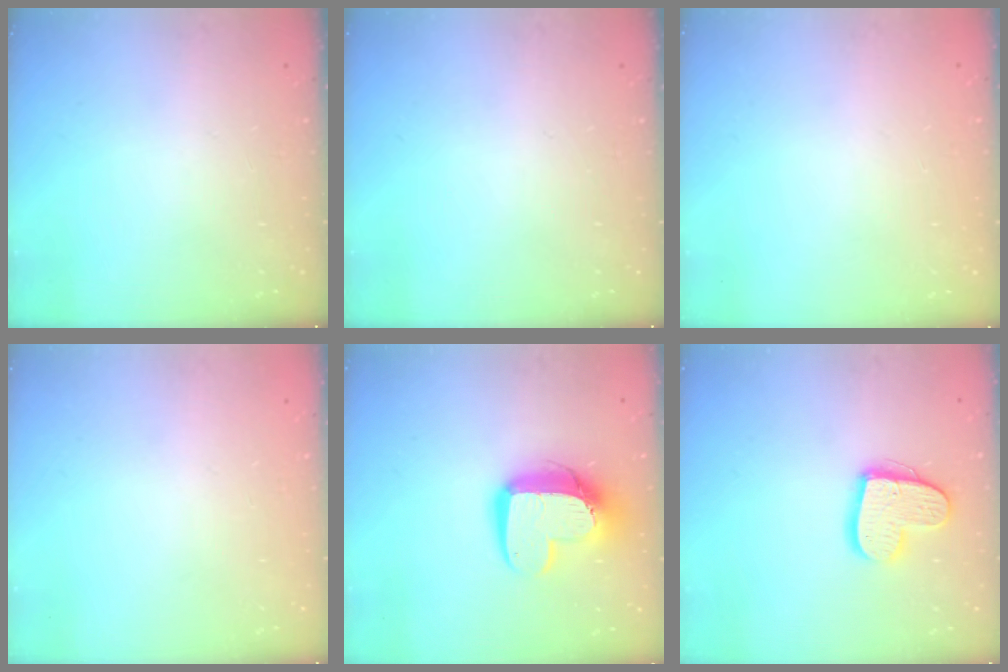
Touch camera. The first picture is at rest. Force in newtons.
{"total": 0.0}
{"total": 0.0}
{"total": 0.0}
{"total": 13.7, "press": 13.7, "slide": 1.2}
{"total": 13.9, "press": 13.9, "slide": 0.8}